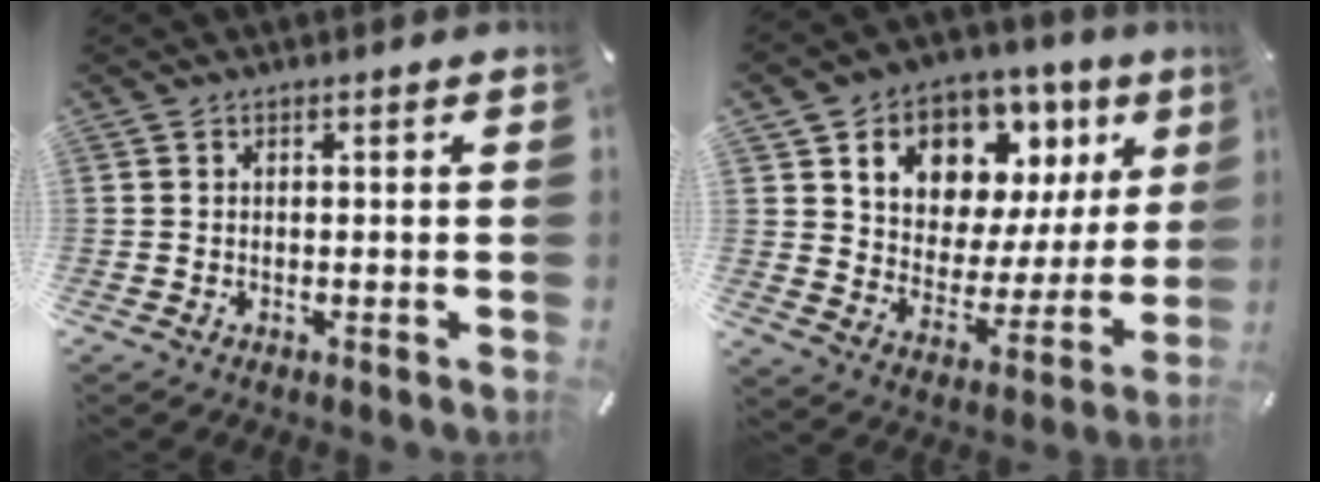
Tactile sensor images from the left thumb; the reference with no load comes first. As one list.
[{"total": 10.7, "force": [6.5, 7.9, 3.2], "torque": [-0.050, -0.068, 0.114]}]